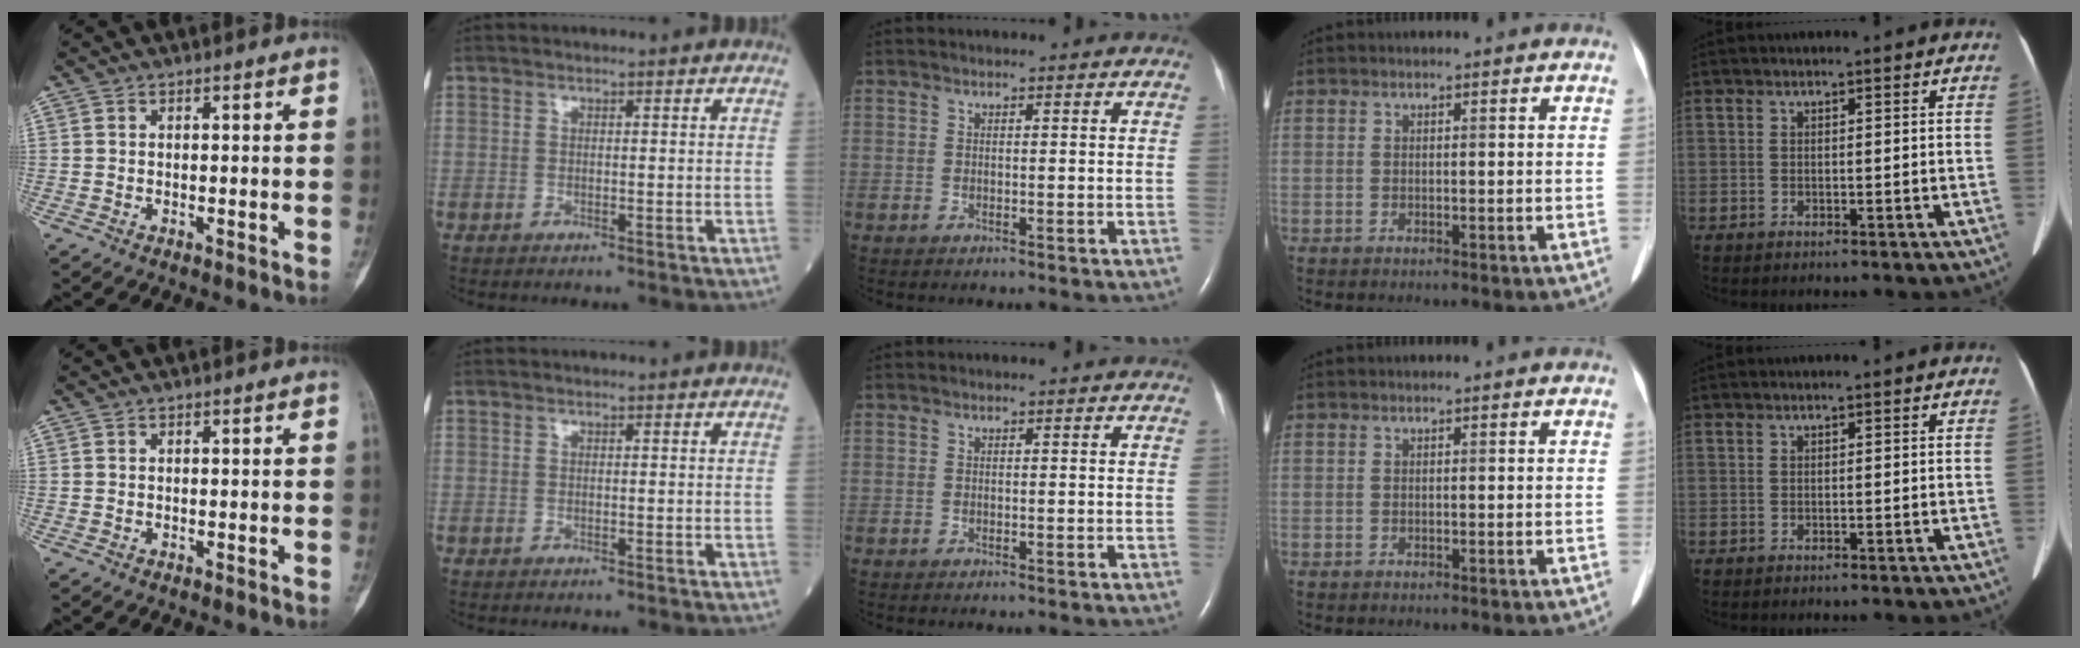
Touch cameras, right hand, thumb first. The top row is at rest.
{}